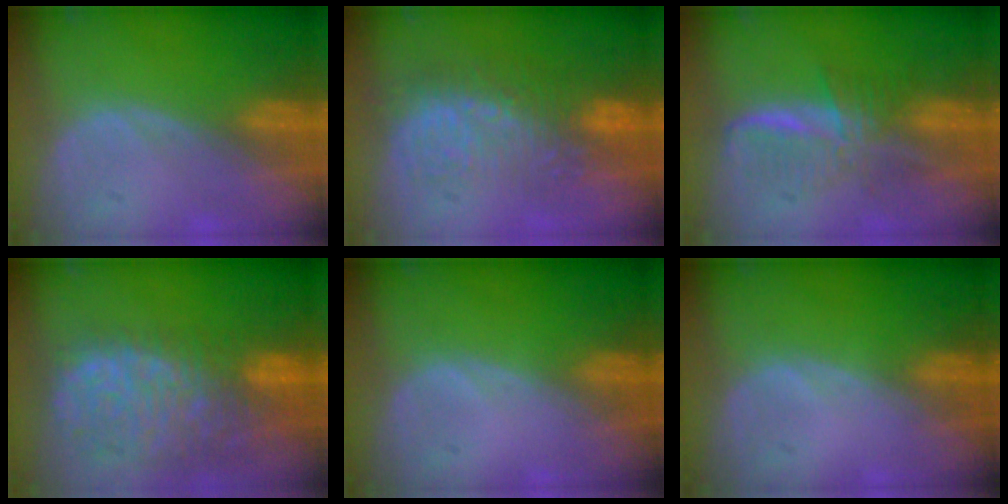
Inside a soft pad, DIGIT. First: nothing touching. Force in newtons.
{"total": 8.9, "press": 8.5, "slide": 2.5}
{"total": 6.1, "press": 6.1, "slide": 0.1}
{"total": 13.3, "press": 11.1, "slide": 7.4}
{"total": 0.0}
{"total": 0.0}